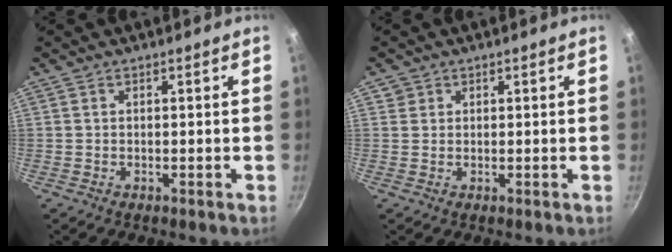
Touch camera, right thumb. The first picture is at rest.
{"total": 1.5, "force": [0.6, 1.4, 0.2], "torque": [0.012, 0.006, 0.007]}